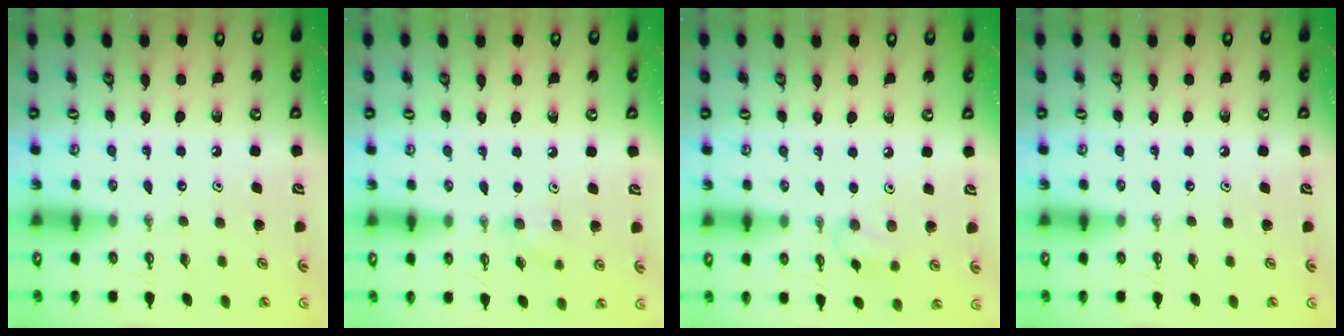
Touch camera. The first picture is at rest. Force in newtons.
{"total": 6.4, "press": 6.2, "slide": 1.4}
{"total": 5.8, "press": 5.7, "slide": 1.1}
{"total": 0.0}